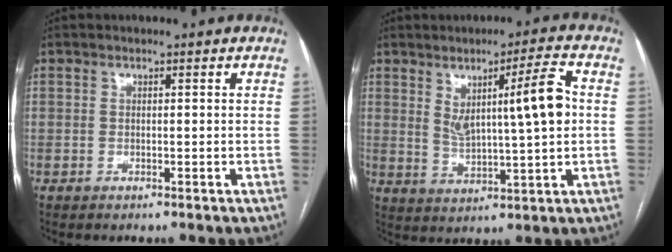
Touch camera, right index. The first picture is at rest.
{"total": 9.4, "force": [2.2, 0.4, 9.1], "torque": [-0.151, 0.004, 0.040]}